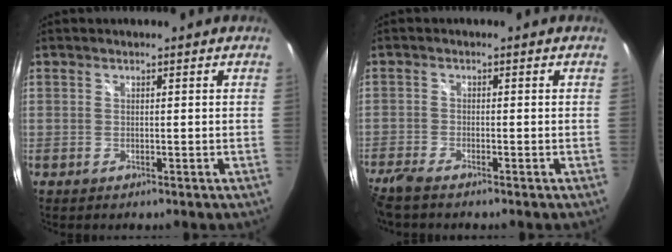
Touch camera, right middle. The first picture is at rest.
{"total": 5.1, "force": [-4.3, 0.6, 2.6], "torque": [-0.073, -0.022, -0.085]}